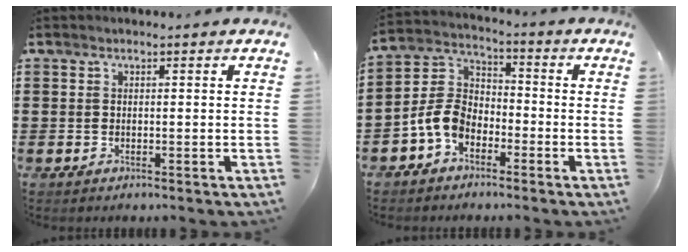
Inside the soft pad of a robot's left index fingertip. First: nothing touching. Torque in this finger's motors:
{"motor_torque": [1.14, 1.00, 0.48, 0.10]}